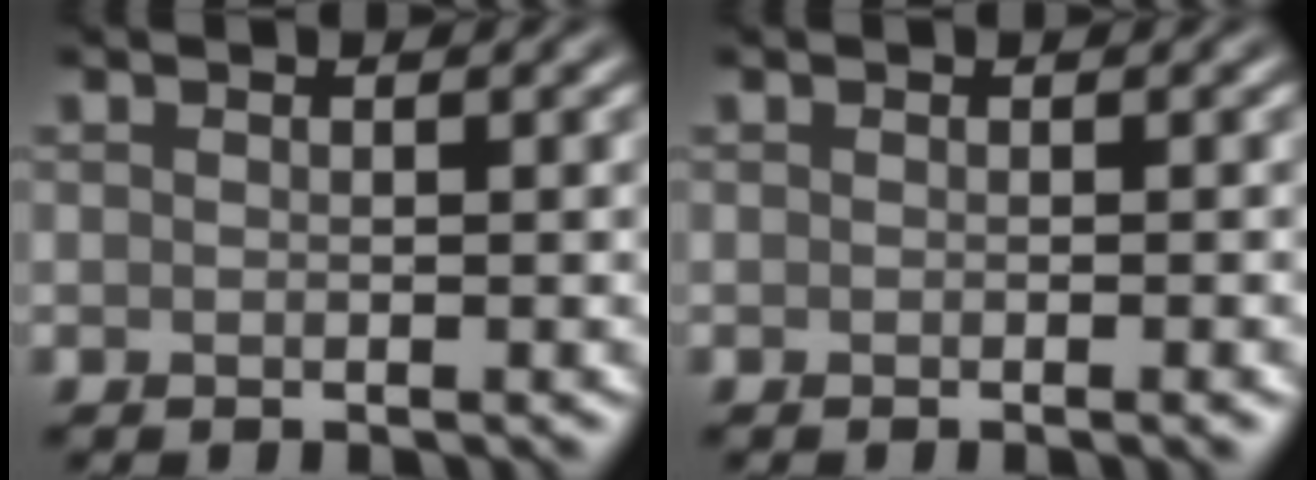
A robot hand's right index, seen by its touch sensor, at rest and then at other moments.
{"total": 1.3, "force": [-0.3, 0.4, 1.2], "torque": [-0.008, -0.002, -0.007]}